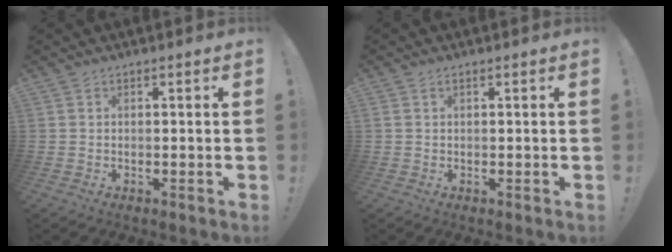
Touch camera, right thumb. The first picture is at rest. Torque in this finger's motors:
{"motor_torque": [0.05, -0.21, 0.11, 0.14, 0.07]}